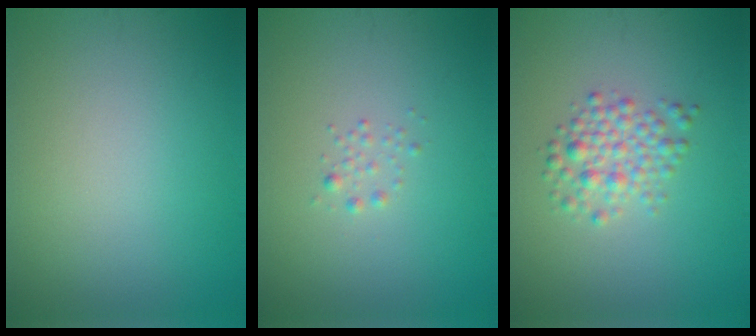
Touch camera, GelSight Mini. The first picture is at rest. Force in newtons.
{"total": 0.7, "press": 0.7, "slide": 0.0}
{"total": 2.8, "press": 2.8, "slide": 0.1}